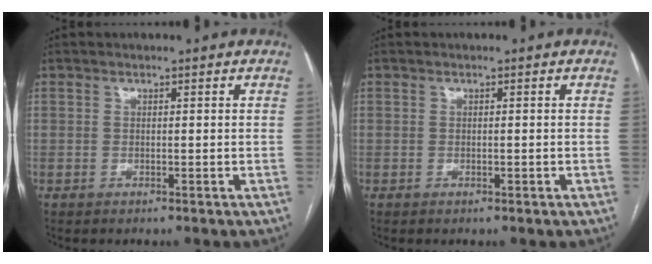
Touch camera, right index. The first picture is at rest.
{"total": 0.5, "force": [-0.2, 0.1, 0.5], "torque": [-0.013, -0.002, 0.000]}